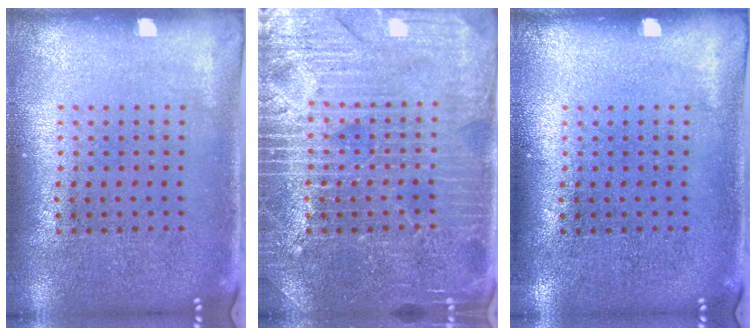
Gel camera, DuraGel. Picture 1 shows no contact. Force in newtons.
{"total": 4.0, "press": 4.0, "slide": 0.7}
{"total": 0.0}